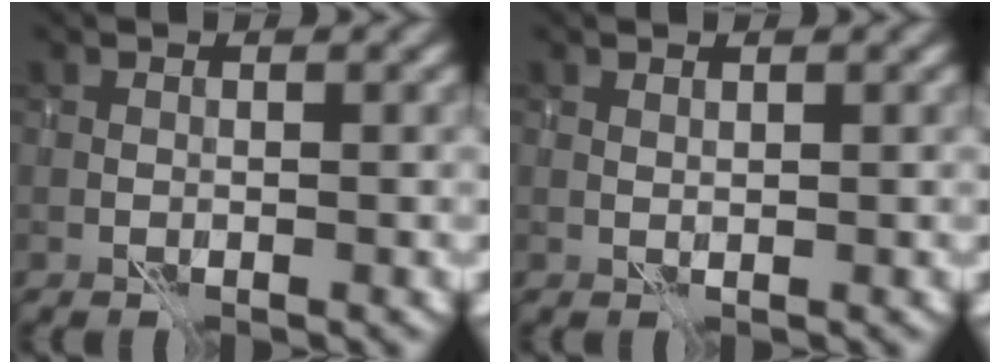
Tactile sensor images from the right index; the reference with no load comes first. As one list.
[{"total": 0.7, "force": [0.7, -0.1, 0.1], "torque": [-0.004, 0.001, 0.014]}]